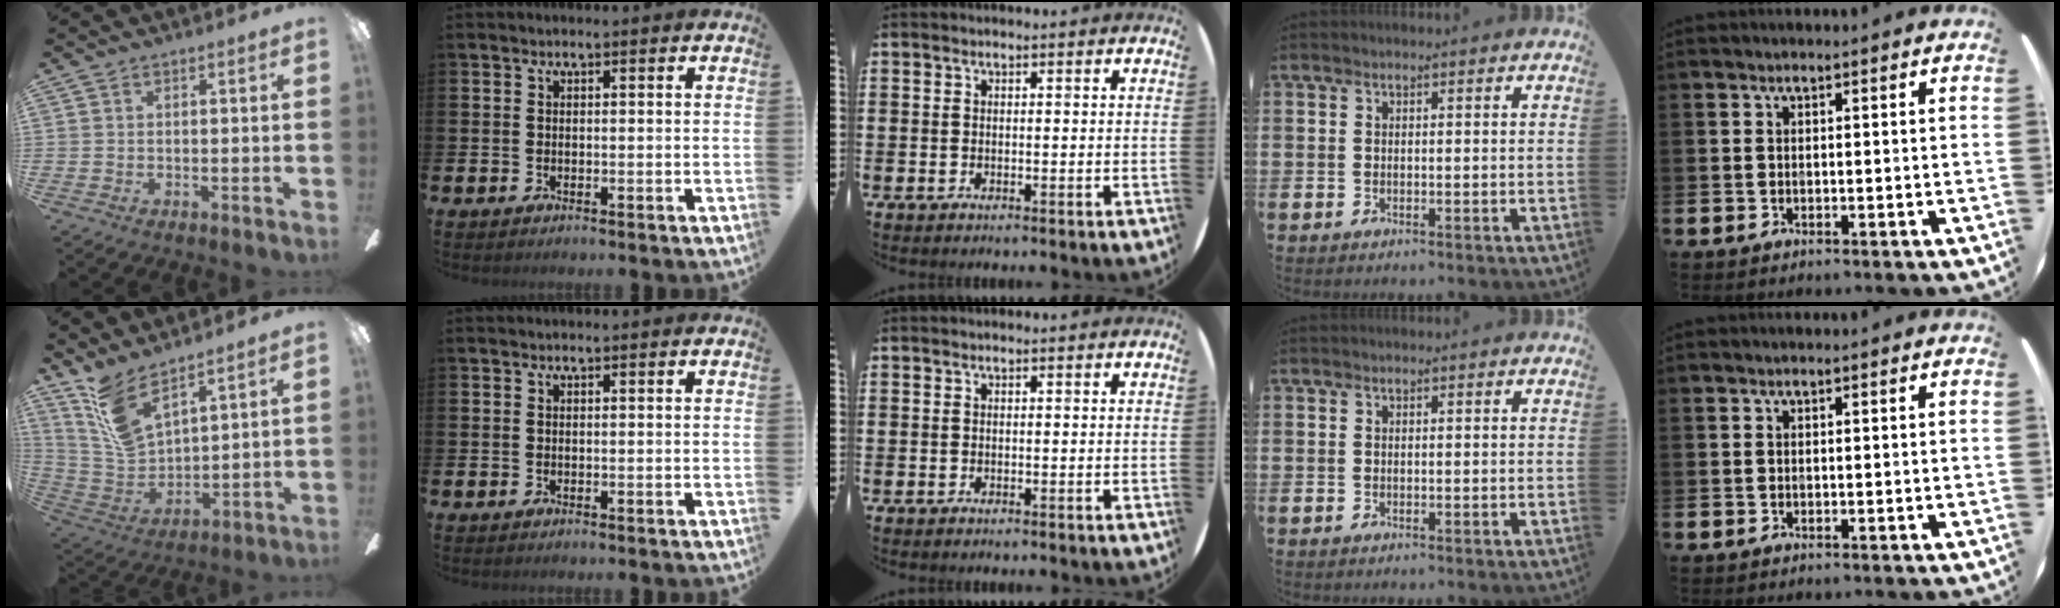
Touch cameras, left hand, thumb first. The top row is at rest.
{"thumb": {"total": 13.7, "force": [10.3, 4.8, 7.7], "torque": [-0.192, -0.058, 0.192]}}